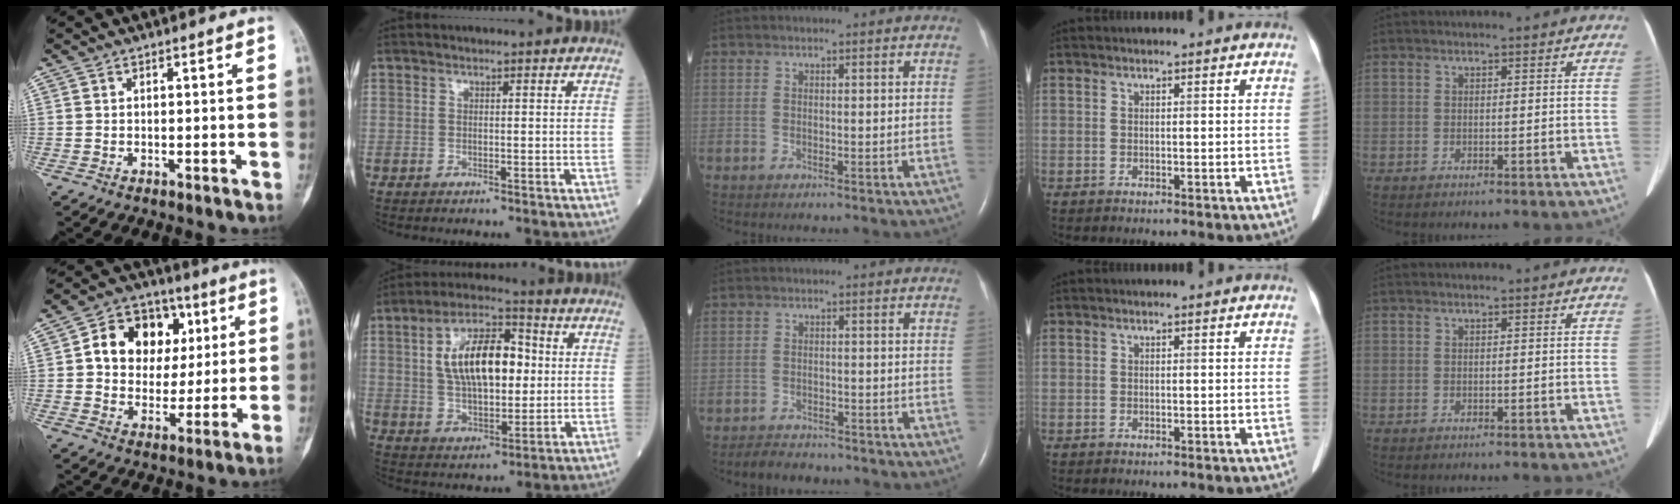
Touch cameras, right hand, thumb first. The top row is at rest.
{"thumb": {"total": 14.8, "force": [3.8, 11.6, 8.3], "torque": [-0.089, 0.008, 0.059]}, "index": {"total": 14.0, "force": [2.3, 6.2, 12.3], "torque": [-0.225, 0.022, 0.041]}, "middle": {"total": 4.1, "force": [-3.7, 1.6, 0.8], "torque": [-0.019, -0.005, -0.055]}}